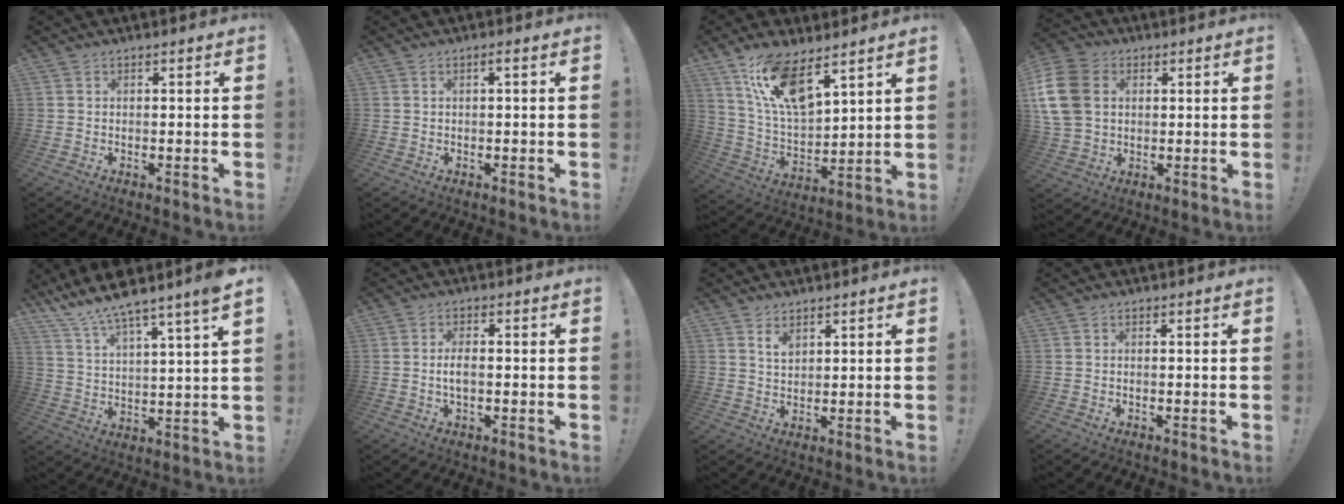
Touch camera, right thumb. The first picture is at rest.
{"total": 1.2, "force": [-0.1, 0.1, 1.2], "torque": [-0.026, 0.005, -0.002]}
{"total": 14.6, "force": [10.1, 4.9, 9.2], "torque": [-0.186, -0.055, 0.186]}
{"total": 14.5, "force": [3.7, 11.0, 8.7], "torque": [-0.174, -0.003, 0.074]}
{"total": 9.9, "force": [8.7, 0.0, 4.9], "torque": [-0.101, -0.074, 0.144]}
{"total": 3.8, "force": [-0.7, 1.6, 3.4], "torque": [-0.066, 0.004, -0.015]}
{"total": 3.9, "force": [2.4, 2.2, 2.1], "torque": [-0.028, -0.013, 0.041]}
{"total": 0.0}